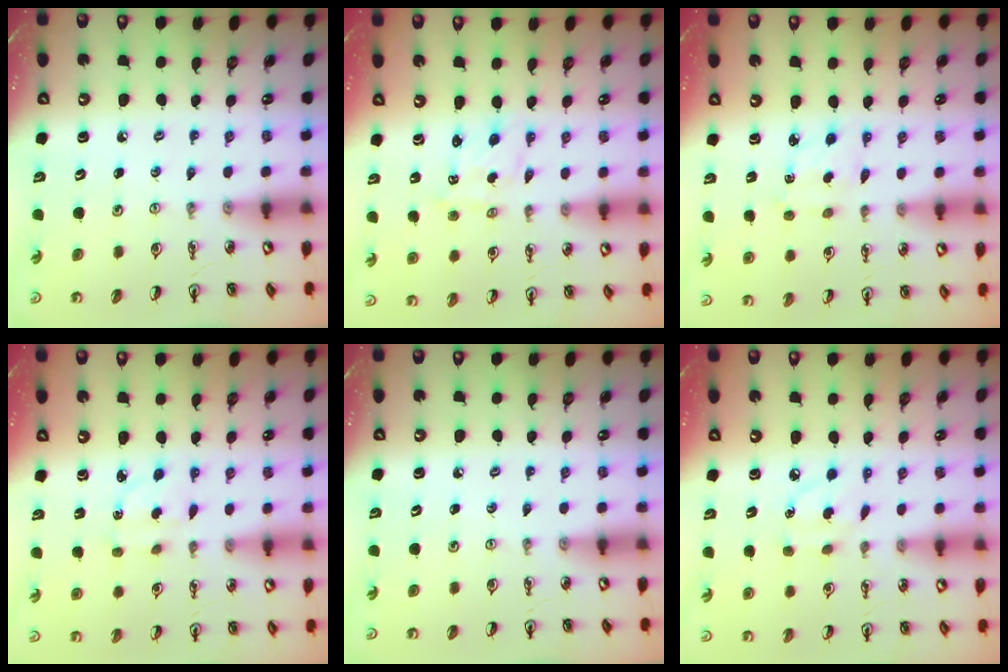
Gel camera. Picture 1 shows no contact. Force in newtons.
{"total": 0.0}
{"total": 2.7, "press": 2.6, "slide": 0.6}
{"total": 2.3, "press": 2.2, "slide": 0.6}
{"total": 0.0}
{"total": 4.1, "press": 4.1, "slide": 0.6}